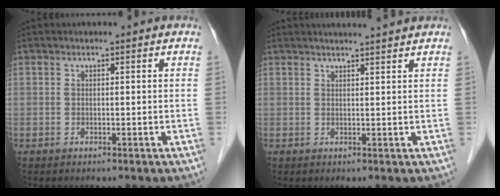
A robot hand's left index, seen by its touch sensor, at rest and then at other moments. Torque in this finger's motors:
{"motor_torque": [0.74, -1.12, 0.12, 0.02]}